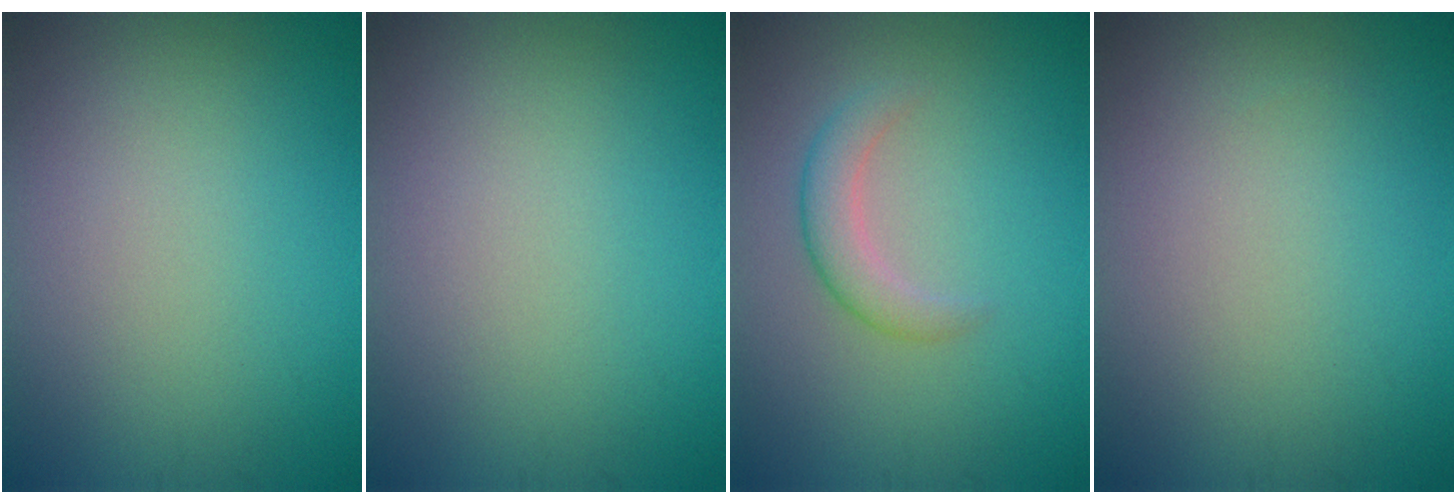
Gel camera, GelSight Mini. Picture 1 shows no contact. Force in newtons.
{"total": 0.0}
{"total": 2.4, "press": 2.4, "slide": 0.2}
{"total": 0.0}